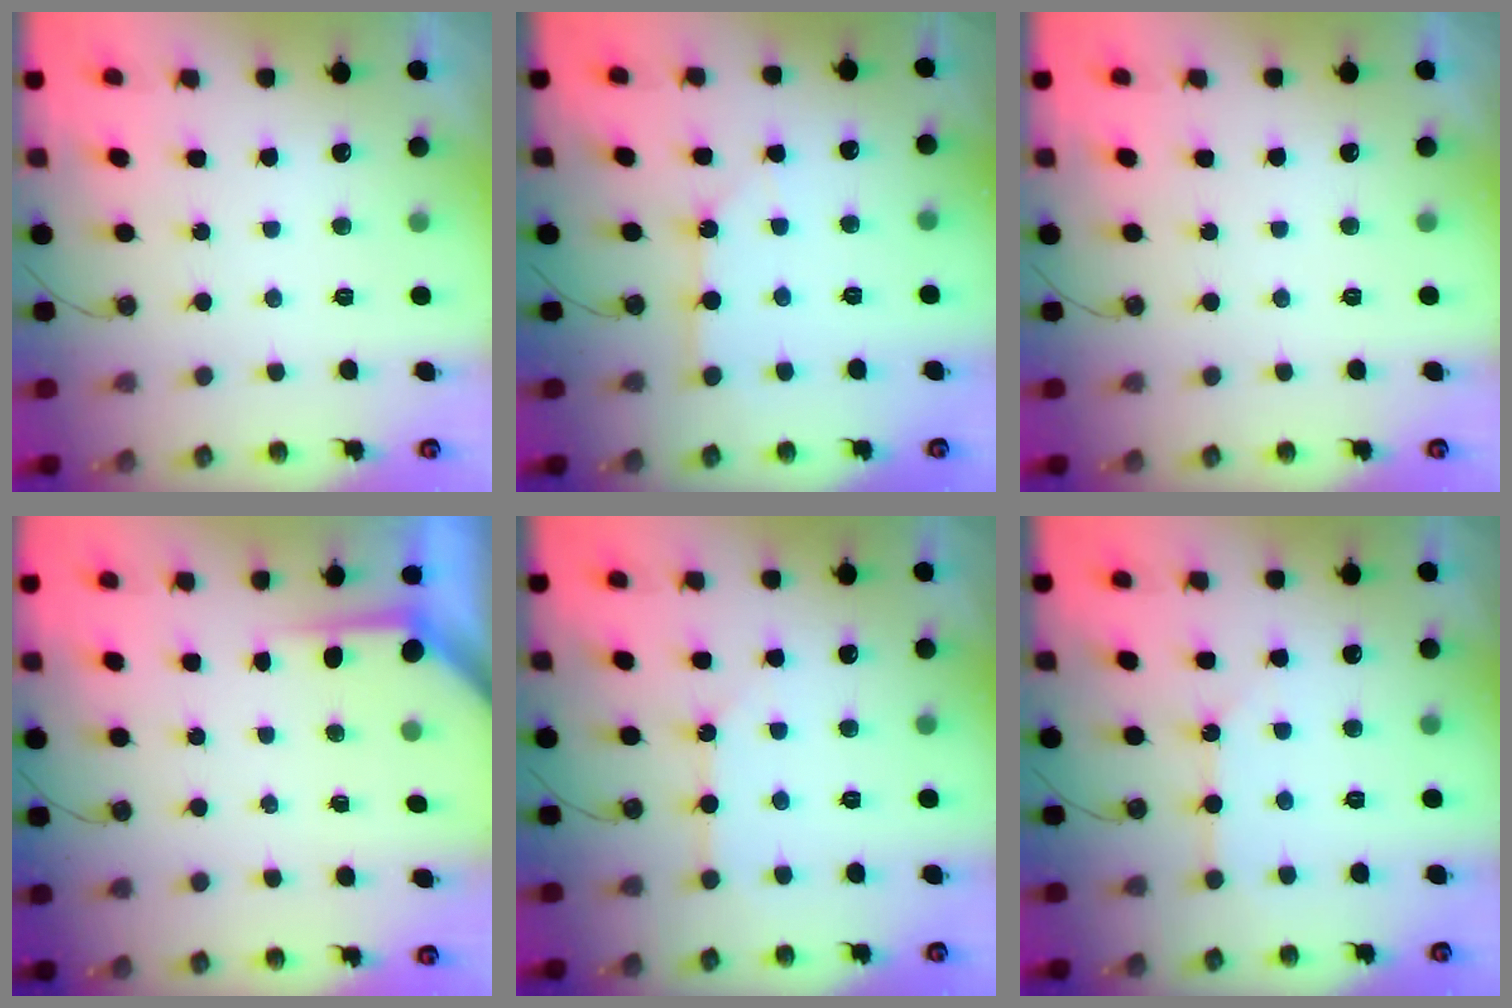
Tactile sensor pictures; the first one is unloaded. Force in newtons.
{"total": 2.6, "press": 2.6, "slide": 0.1}
{"total": 0.0}
{"total": 3.5, "press": 3.5, "slide": 0.3}
{"total": 2.4, "press": 2.4, "slide": 0.2}
{"total": 2.4, "press": 2.4, "slide": 0.2}